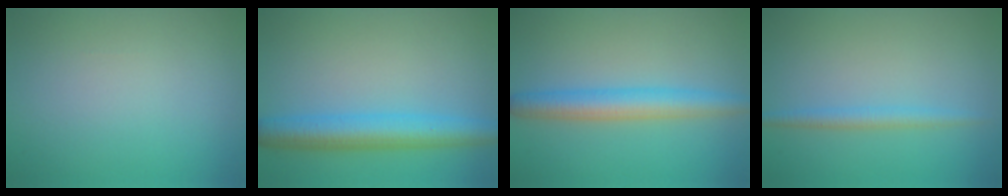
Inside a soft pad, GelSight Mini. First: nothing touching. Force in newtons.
{"total": 5.6, "press": 5.6, "slide": 0.1}
{"total": 4.3, "press": 4.3, "slide": 0.0}
{"total": 1.9, "press": 1.9, "slide": 0.0}